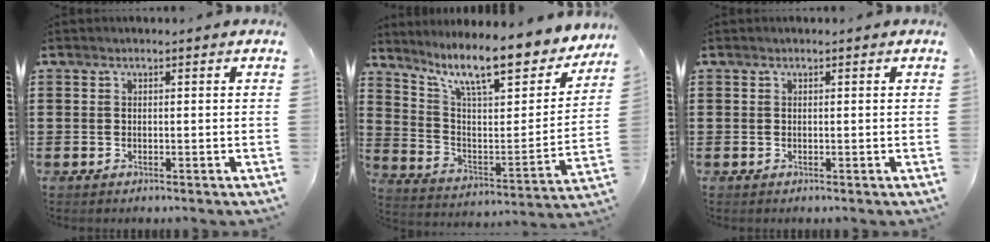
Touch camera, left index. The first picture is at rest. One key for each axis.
{"total": 11.9, "fx": 9.2, "fy": 2.3, "fz": 7.2, "tx": -0.151, "ty": -0.061, "tz": 0.151}
{"total": 0.0}